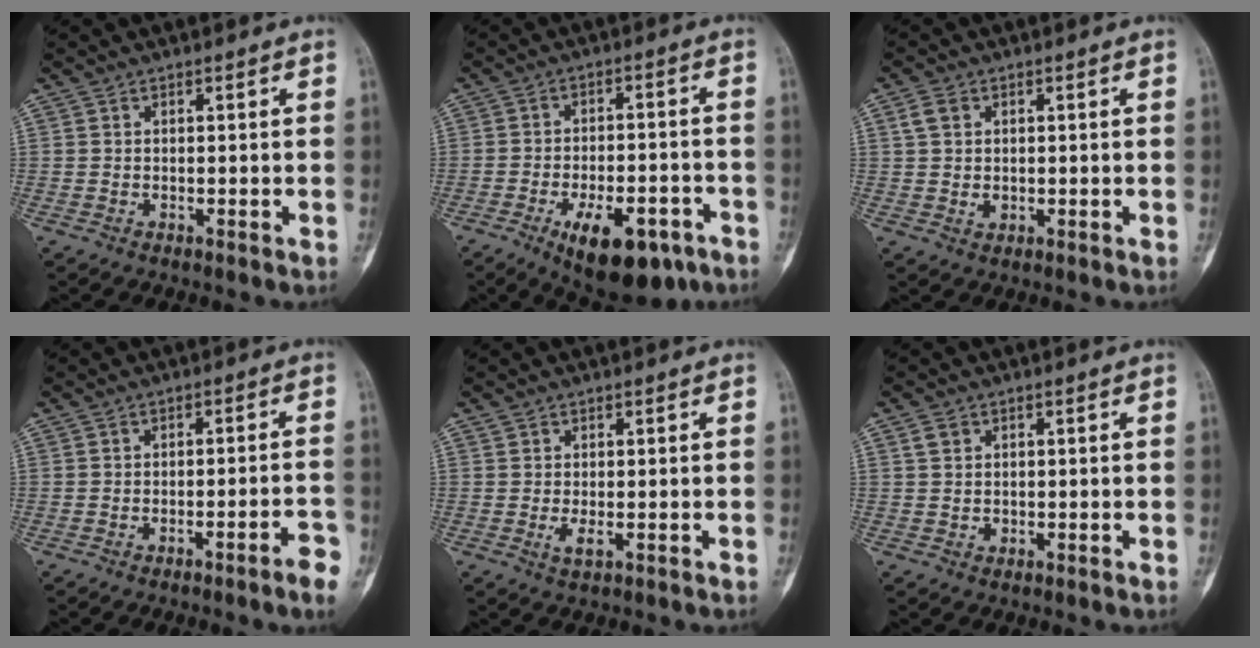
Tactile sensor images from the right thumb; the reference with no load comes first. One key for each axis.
{"total": 14.7, "fx": -7.9, "fy": 6.5, "fz": 10.5, "tx": -0.138, "ty": 0.032, "tz": -0.108}
{"total": 4.0, "fx": 1.0, "fy": 3.1, "fz": 2.3, "tx": -0.038, "ty": -0.001, "tz": 0.021}
{"total": 4.4, "fx": -2.5, "fy": 0.1, "fz": 3.6, "tx": -0.049, "ty": 0.020, "tz": -0.034}
{"total": 2.0, "fx": -0.1, "fy": 1.0, "fz": 1.7, "tx": -0.040, "ty": -0.004, "tz": 0.001}
{"total": 2.3, "fx": 0.8, "fy": 2.0, "fz": 0.9, "tx": -0.012, "ty": -0.002, "tz": 0.017}